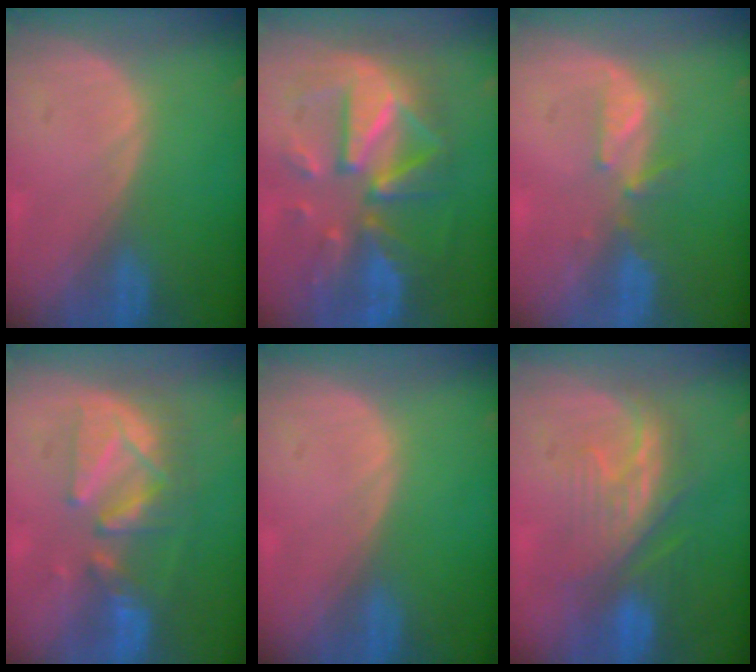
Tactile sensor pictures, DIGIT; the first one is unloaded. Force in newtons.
{"total": 12.2, "press": 12.1, "slide": 1.1}
{"total": 3.1, "press": 3.0, "slide": 0.3}
{"total": 8.6, "press": 8.5, "slide": 1.5}
{"total": 0.0}
{"total": 8.2, "press": 8.0, "slide": 2.0}